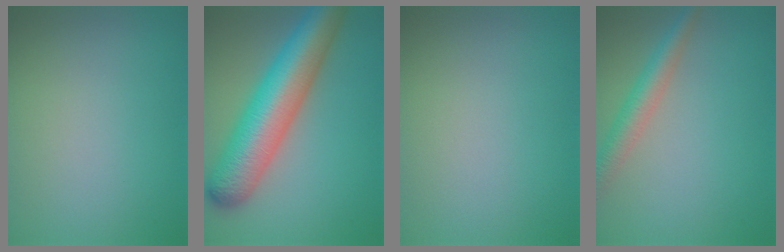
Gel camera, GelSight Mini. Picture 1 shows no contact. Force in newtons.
{"total": 10.6, "press": 10.6, "slide": 0.4}
{"total": 0.0}
{"total": 3.6, "press": 3.6, "slide": 0.1}